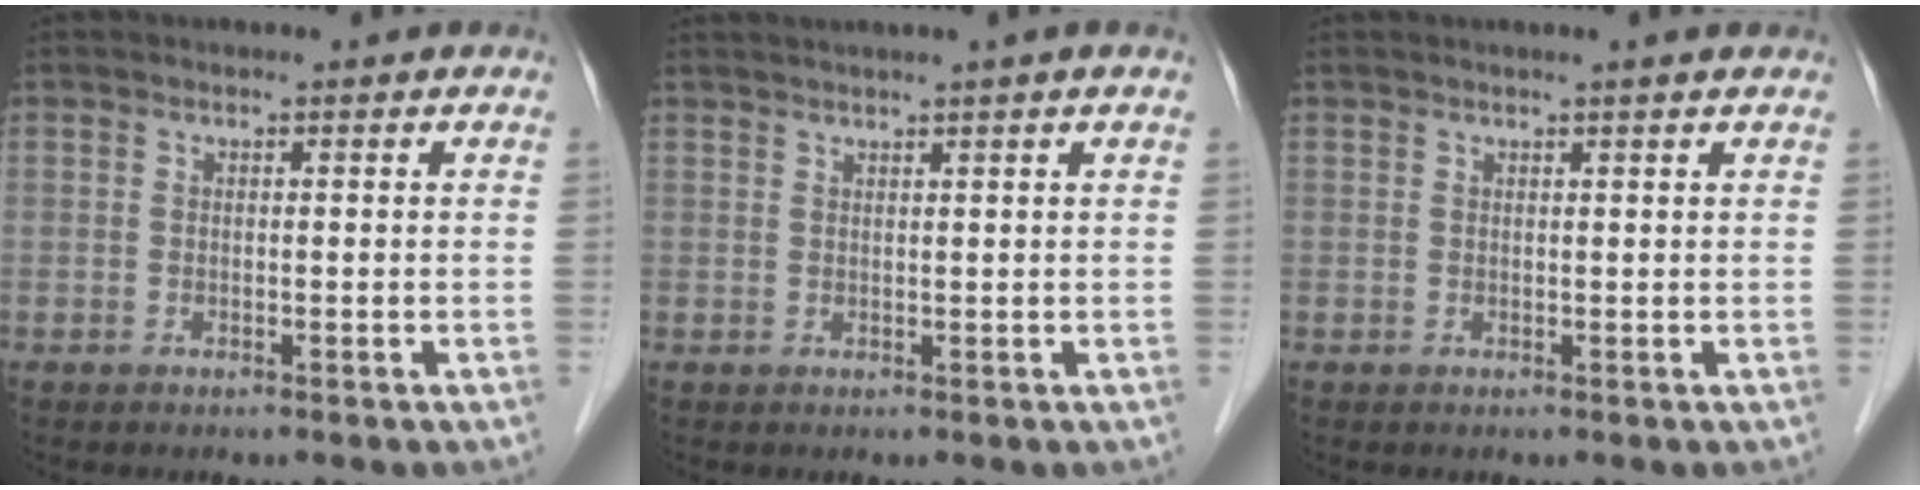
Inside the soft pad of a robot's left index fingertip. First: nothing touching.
{"total": 3.8, "force": [2.9, -1.0, 2.2], "torque": [-0.033, 0.017, 0.052]}
{"total": 1.8, "force": [1.4, -0.5, 0.9], "torque": [-0.018, 0.004, 0.027]}